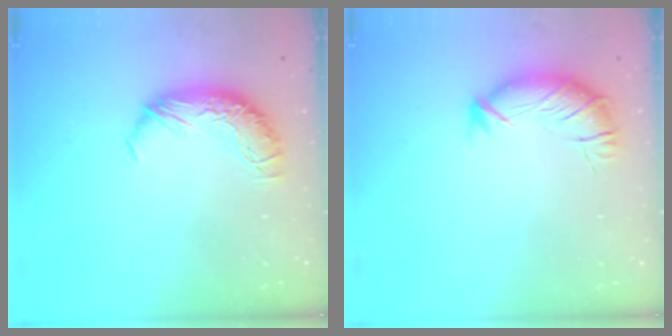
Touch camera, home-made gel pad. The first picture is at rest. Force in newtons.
{"total": 3.1, "press": 2.2, "slide": 2.2}